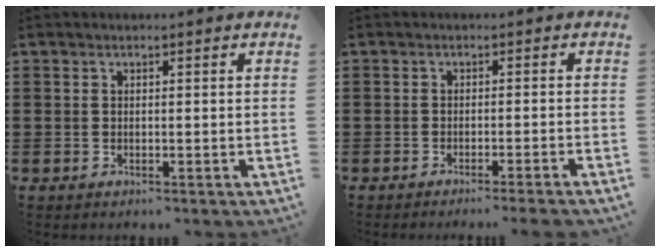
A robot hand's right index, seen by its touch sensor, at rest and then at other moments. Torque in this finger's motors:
{"motor_torque": [1.51, -0.62, 0.18, 0.08]}